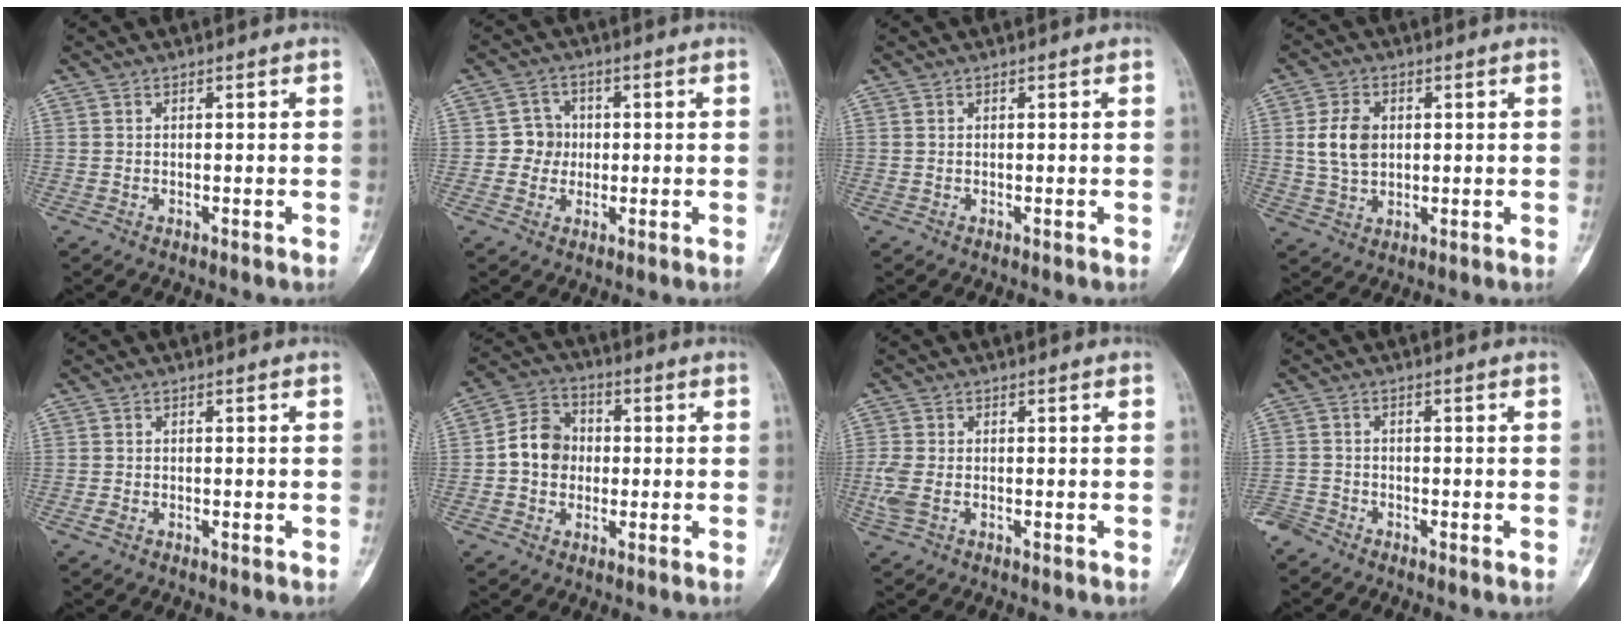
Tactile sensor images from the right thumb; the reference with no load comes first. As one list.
[{"total": 4.6, "force": [-0.1, 4.5, 1.1], "torque": [0.016, 0.012, -0.009]}, {"total": 0.0}, {"total": 7.2, "force": [1.1, 5.1, 5.0], "torque": [-0.086, -0.002, 0.024]}, {"total": 1.1, "force": [-0.5, 0.7, 0.8], "torque": [-0.017, 0.003, -0.011]}, {"total": 8.6, "force": [-0.3, 7.3, 4.5], "torque": [-0.058, 0.025, -0.018]}, {"total": 3.8, "force": [-1.0, 2.2, 3.0], "torque": [-0.091, 0.003, -0.019]}, {"total": 2.7, "force": [-2.6, 0.9, 0.0], "torque": [-0.003, -0.003, -0.059]}]